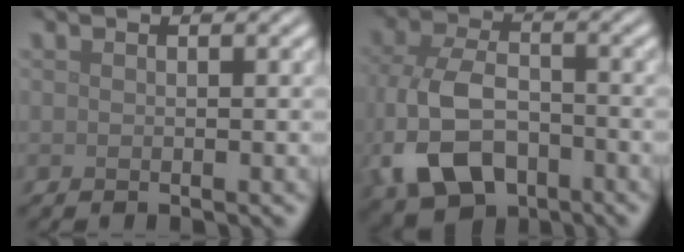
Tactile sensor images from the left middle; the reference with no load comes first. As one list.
[{"total": 8.6, "force": [-3.6, 5.6, 5.5], "torque": [-0.124, -0.007, -0.076]}]